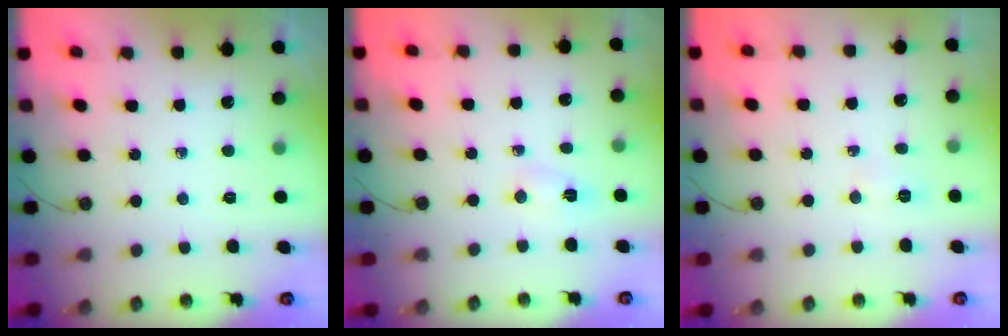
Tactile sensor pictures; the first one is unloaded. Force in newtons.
{"total": 3.0, "press": 1.8, "slide": 2.4}
{"total": 5.6, "press": 3.8, "slide": 4.1}